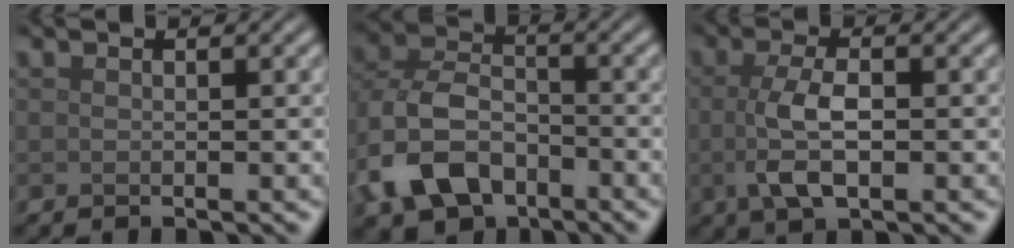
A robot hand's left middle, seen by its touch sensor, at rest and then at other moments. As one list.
[{"total": 8.0, "force": [-3.5, 5.6, 4.6], "torque": [-0.103, -0.004, -0.073]}, {"total": 4.2, "force": [-0.4, 1.7, 3.8], "torque": [-0.084, -0.003, -0.008]}]